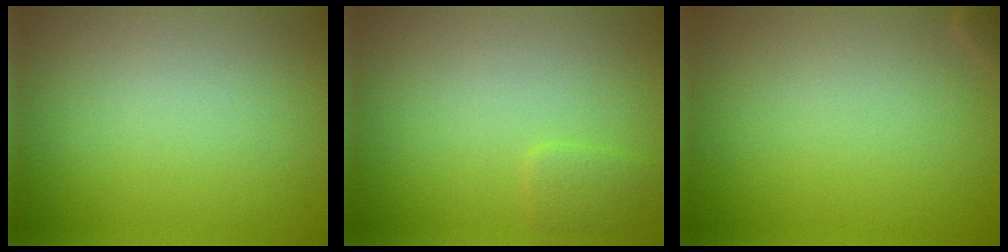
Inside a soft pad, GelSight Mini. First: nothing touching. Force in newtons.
{"total": 1.2, "press": 1.2, "slide": 0.1}
{"total": 0.6, "press": 0.6, "slide": 0.0}